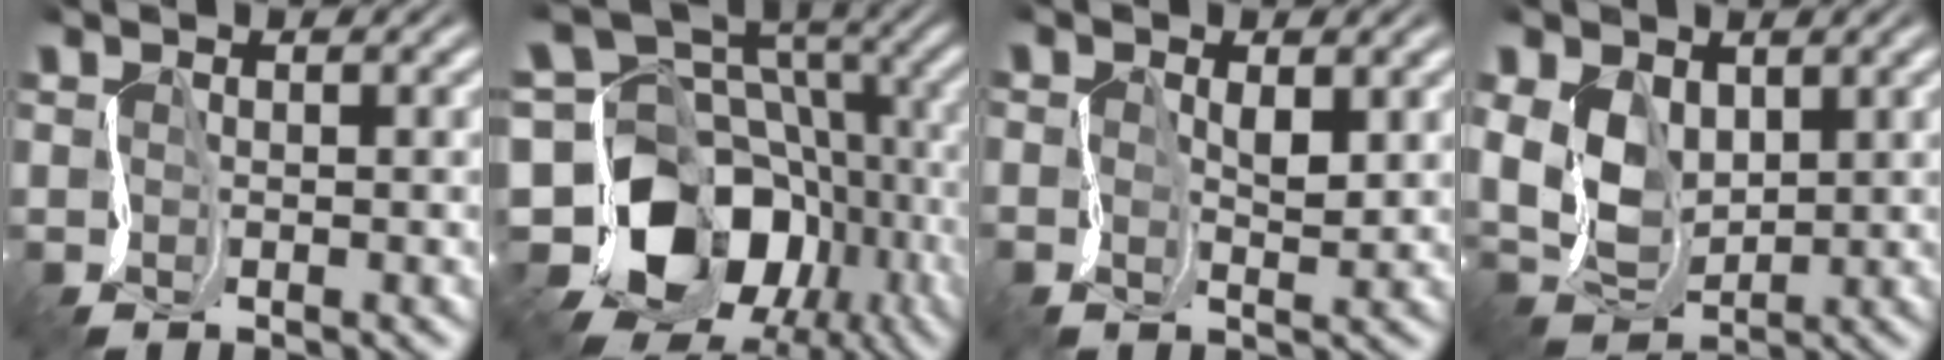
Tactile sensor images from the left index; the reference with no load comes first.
{"total": 13.5, "force": [-6.9, 10.1, 5.9], "torque": [-0.126, 0.018, -0.124]}
{"total": 1.2, "force": [-0.2, 0.6, 1.0], "torque": [-0.030, 0.000, -0.006]}
{"total": 4.9, "force": [0.9, 3.6, 3.3], "torque": [-0.088, -0.002, 0.012]}